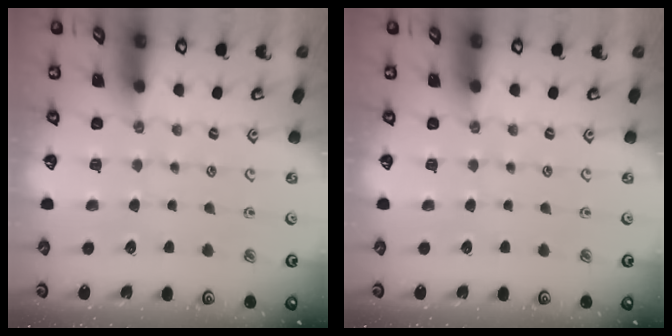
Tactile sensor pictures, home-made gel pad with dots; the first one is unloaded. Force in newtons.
{"total": 0.0}